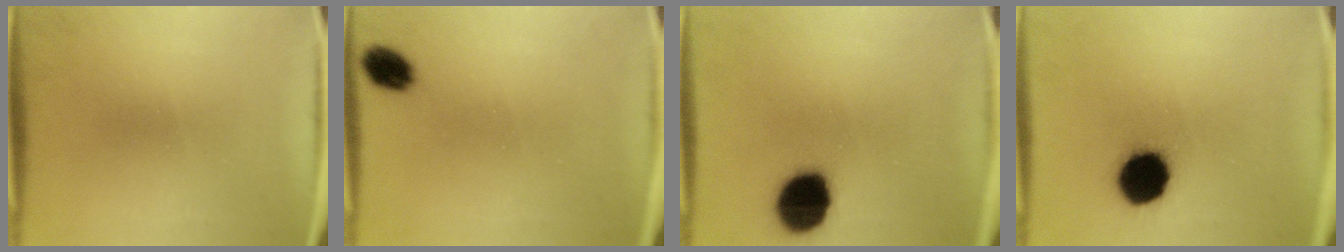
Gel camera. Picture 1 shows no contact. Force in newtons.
{"total": 4.6}
{"total": 14.4}
{"total": 13.7}